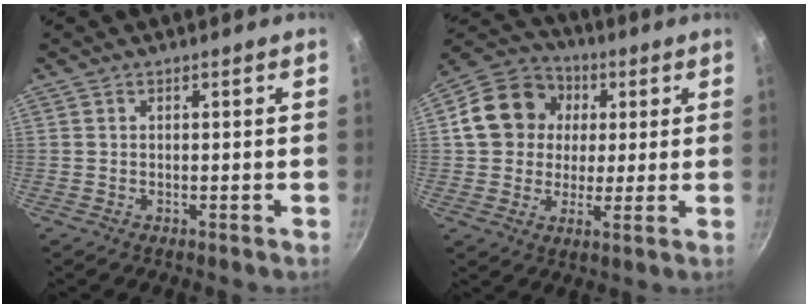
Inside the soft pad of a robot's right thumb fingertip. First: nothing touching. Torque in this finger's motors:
{"motor_torque": [-0.32, 0.83, -0.12, -0.25, 0.18]}